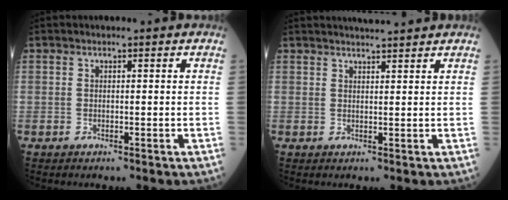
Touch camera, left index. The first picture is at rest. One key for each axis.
{"total": 4.1, "fx": 3.8, "fy": -0.1, "fz": 1.3, "tx": -0.021, "ty": 0.020, "tz": 0.055}